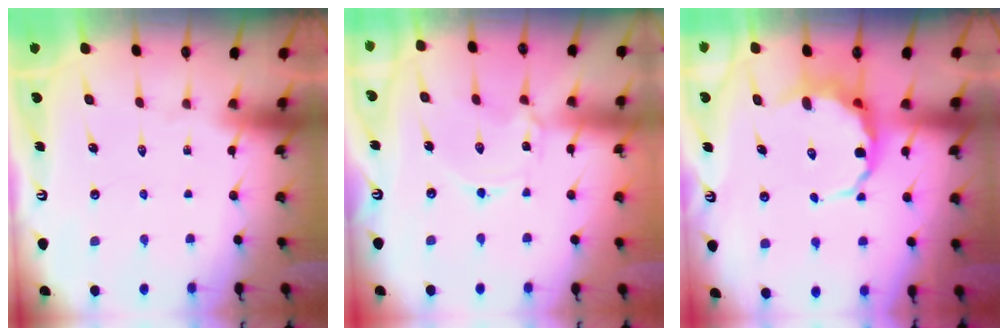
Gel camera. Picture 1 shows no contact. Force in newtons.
{"total": 1.5, "press": 1.5, "slide": 0.3}
{"total": 7.3, "press": 7.0, "slide": 2.0}